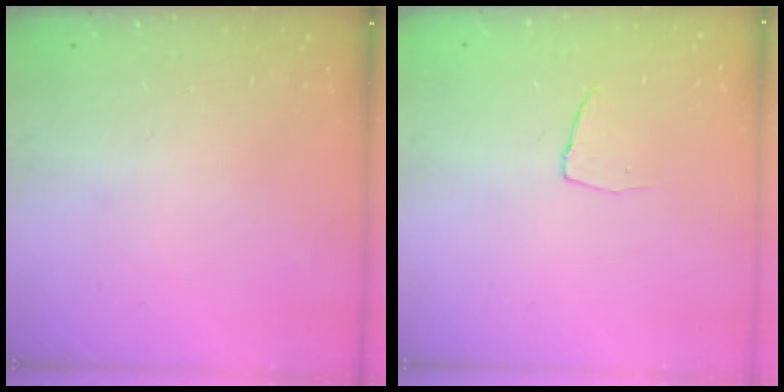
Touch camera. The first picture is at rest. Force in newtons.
{"total": 4.3, "press": 4.3, "slide": 0.3}